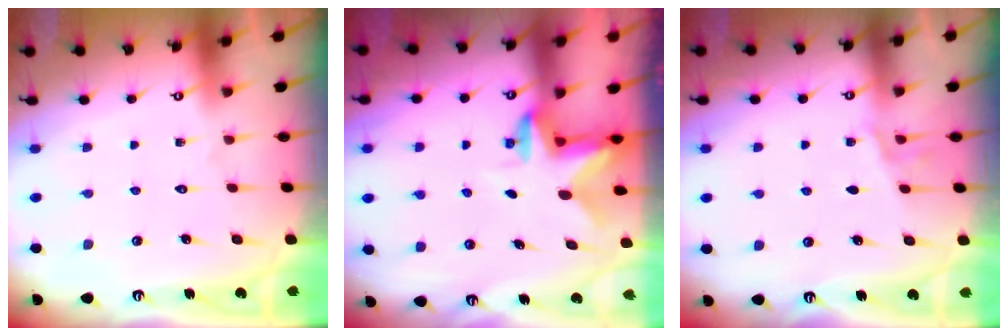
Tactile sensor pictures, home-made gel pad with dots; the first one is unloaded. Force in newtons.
{"total": 2.5, "press": 2.4, "slide": 0.4}
{"total": 4.2, "press": 3.4, "slide": 2.5}